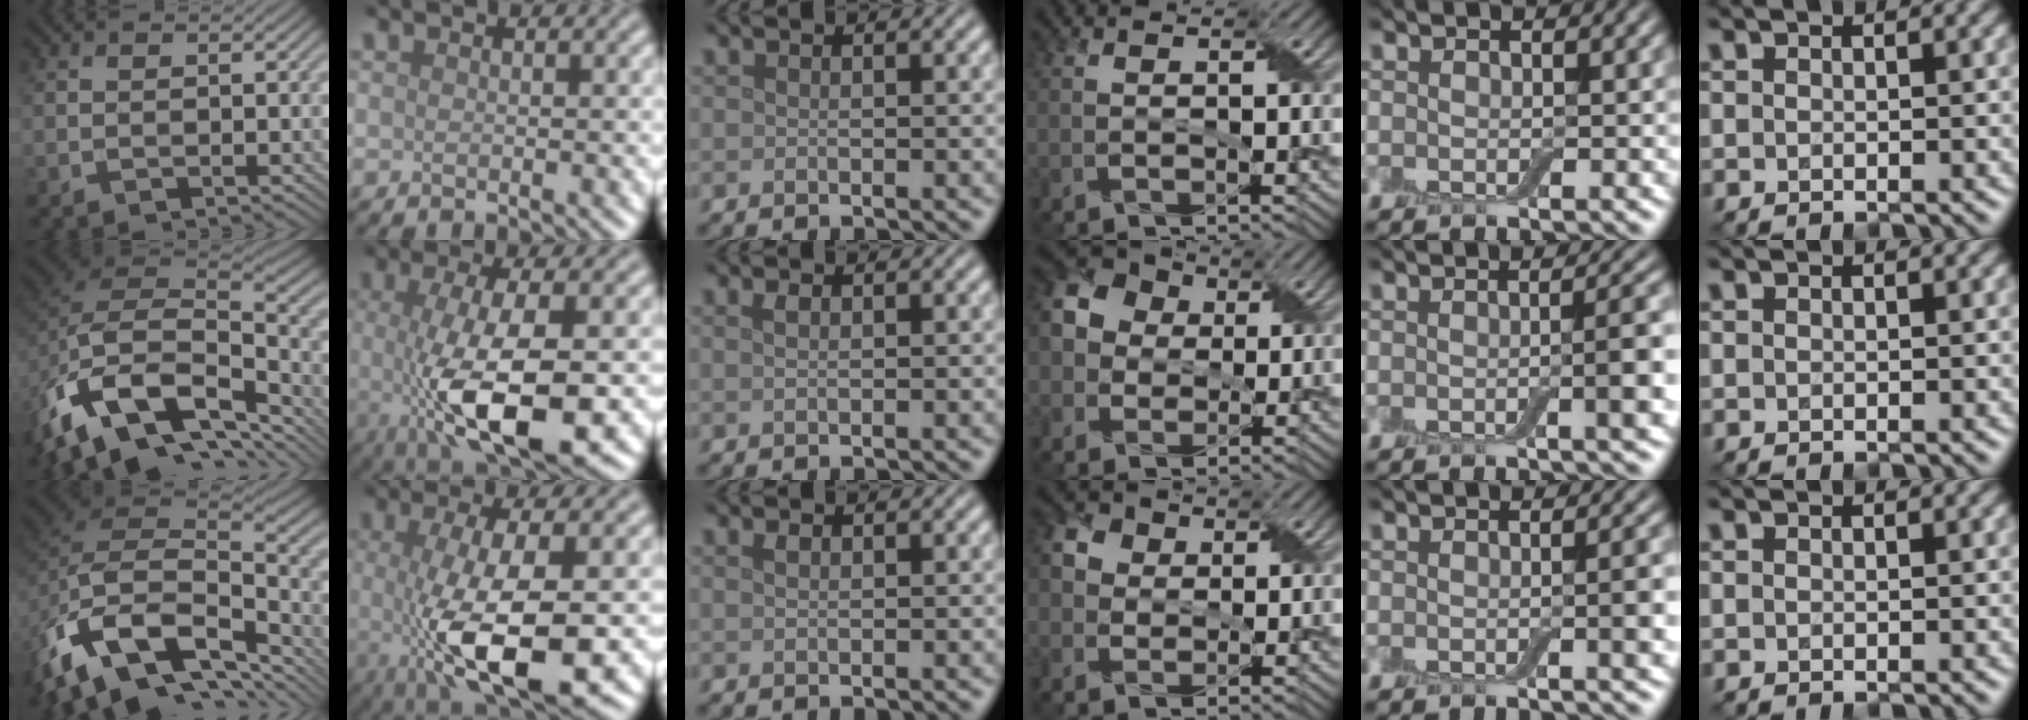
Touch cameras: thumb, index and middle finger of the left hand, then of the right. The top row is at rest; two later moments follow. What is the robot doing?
{"motion": "wrap", "object": "adhesive wrap"}